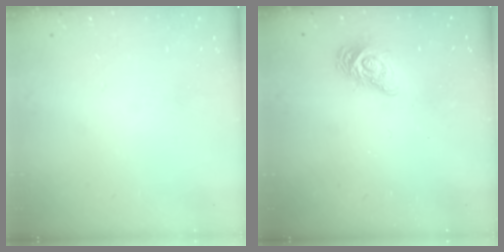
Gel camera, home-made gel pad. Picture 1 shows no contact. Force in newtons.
{"total": 10.5, "press": 10.5, "slide": 0.4}